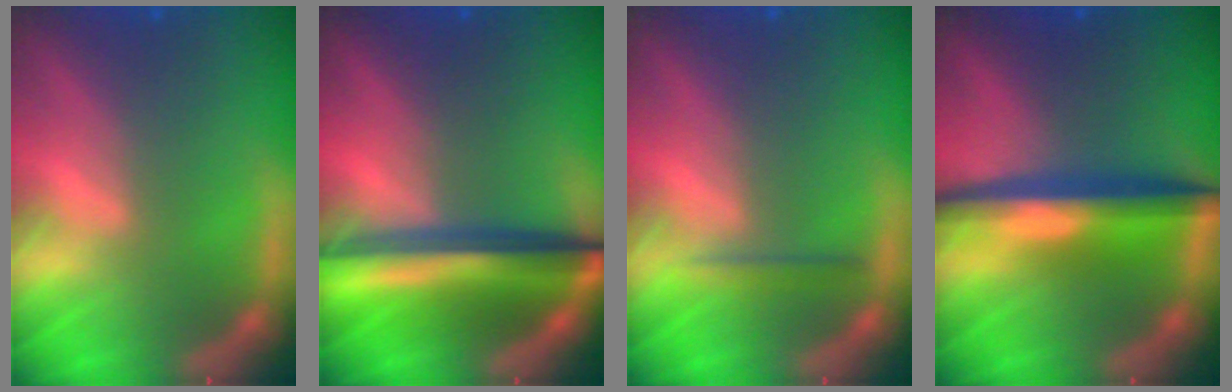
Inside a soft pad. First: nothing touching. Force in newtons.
{"total": 9.1}
{"total": 1.4}
{"total": 6.5}